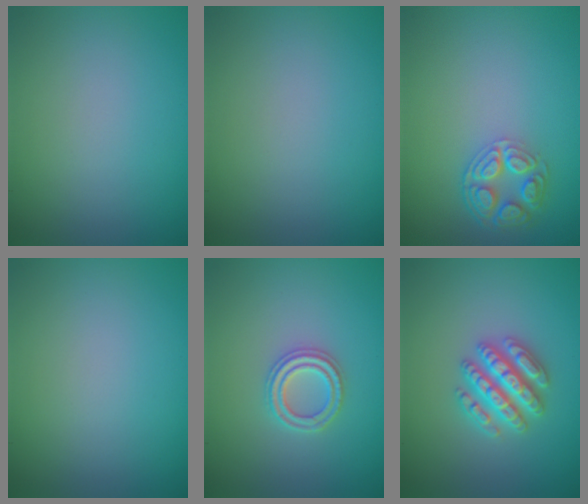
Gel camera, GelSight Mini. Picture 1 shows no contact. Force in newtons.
{"total": 0.0}
{"total": 4.3, "press": 3.4, "slide": 2.7}
{"total": 0.0}
{"total": 2.3, "press": 2.2, "slide": 0.4}
{"total": 4.8, "press": 4.7, "slide": 0.8}